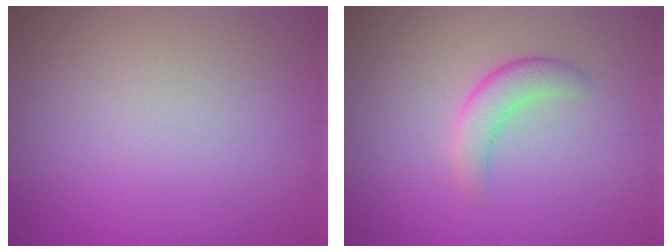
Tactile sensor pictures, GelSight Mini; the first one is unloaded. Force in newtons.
{"total": 2.6, "press": 2.6, "slide": 0.1}